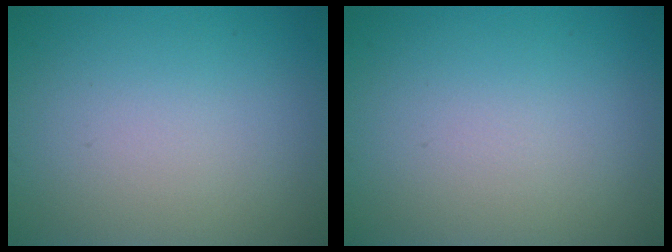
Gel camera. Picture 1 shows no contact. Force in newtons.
{"total": 0.0}